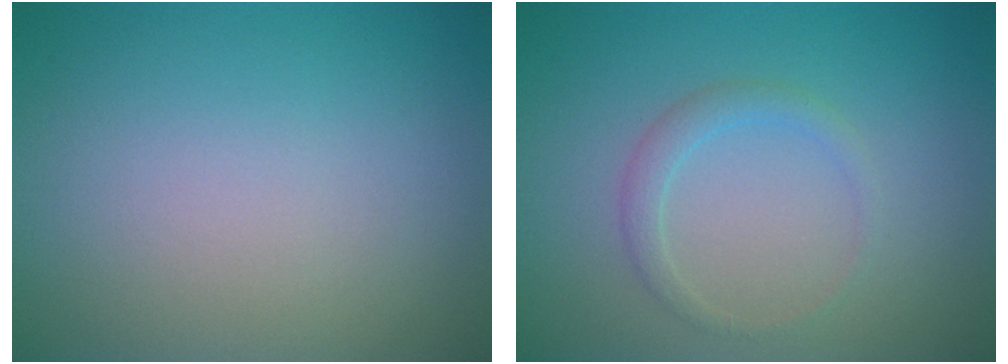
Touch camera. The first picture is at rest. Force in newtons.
{"total": 1.5, "press": 1.5, "slide": 0.1}